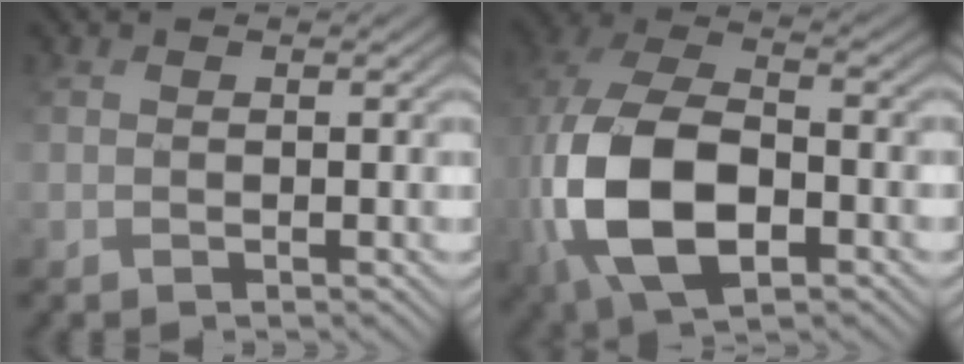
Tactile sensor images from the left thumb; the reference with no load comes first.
{"total": 15.3, "force": [-3.7, 8.9, 11.9], "torque": [-0.292, -0.031, -0.065]}